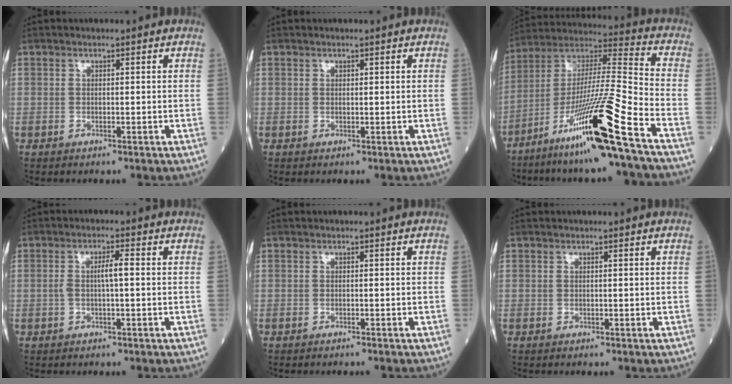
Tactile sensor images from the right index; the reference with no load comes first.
{"total": 0.0}
{"total": 19.6, "force": [-11.3, -1.5, 16.0], "torque": [-0.318, -0.032, -0.210]}
{"total": 3.1, "force": [0.0, 0.3, 3.1], "torque": [-0.060, 0.006, -0.001]}
{"total": 1.0, "force": [-0.9, -0.1, 0.3], "torque": [-0.005, 0.001, -0.014]}
{"total": 0.0}